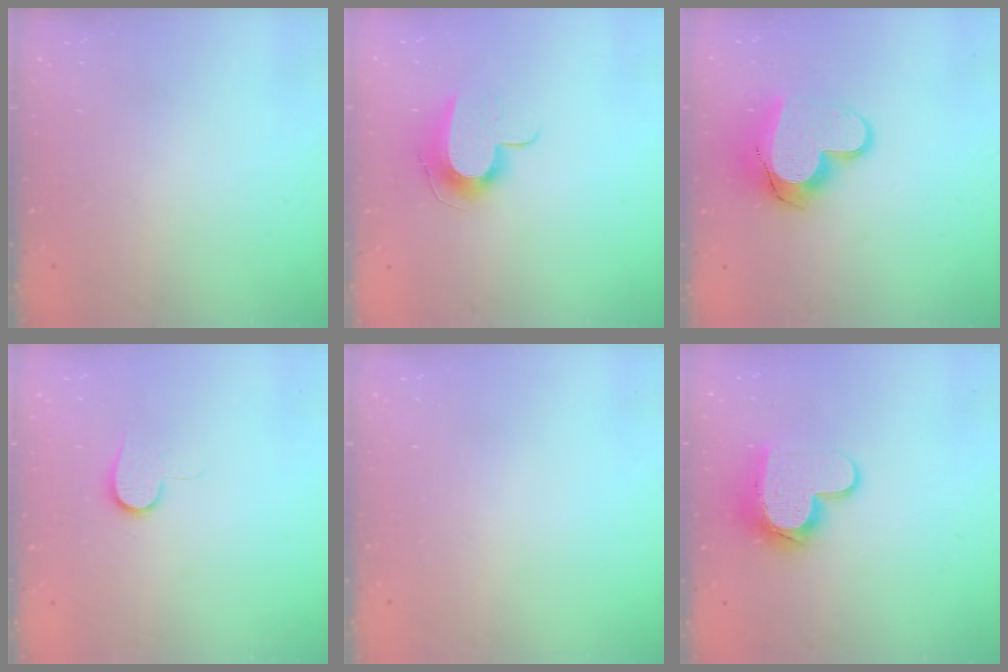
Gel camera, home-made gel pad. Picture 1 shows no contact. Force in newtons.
{"total": 9.9, "press": 9.9, "slide": 0.3}
{"total": 13.4, "press": 13.4, "slide": 1.1}
{"total": 6.3, "press": 6.2, "slide": 0.8}
{"total": 0.0}
{"total": 11.7, "press": 11.7, "slide": 1.0}